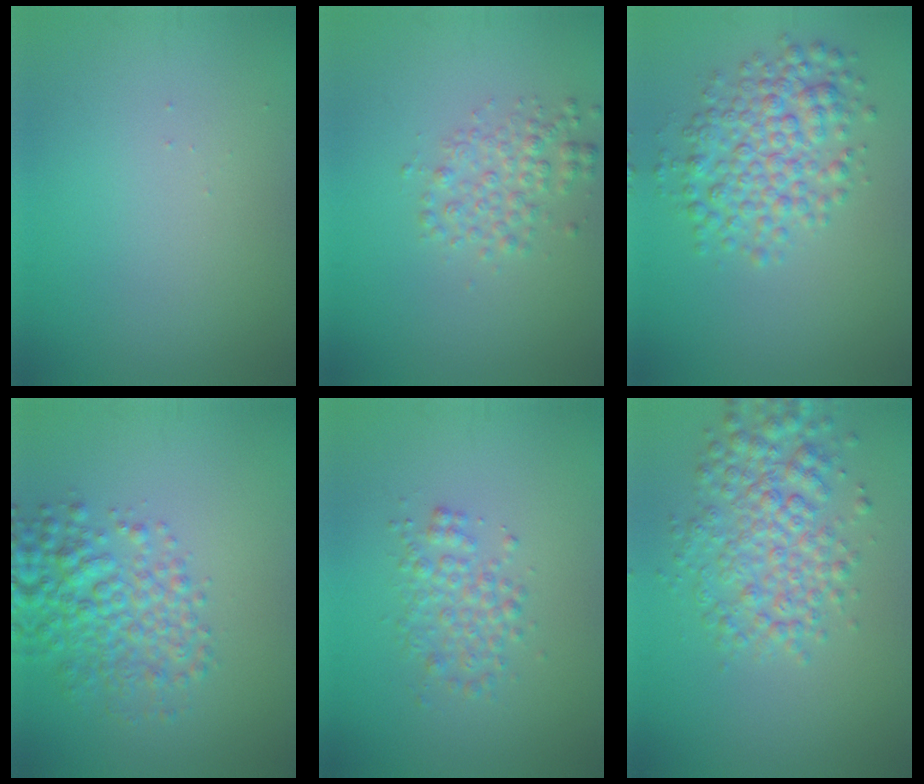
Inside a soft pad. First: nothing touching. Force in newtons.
{"total": 2.5, "press": 2.5, "slide": 0.0}
{"total": 5.0, "press": 5.0, "slide": 0.0}
{"total": 4.9, "press": 4.9, "slide": 0.1}
{"total": 2.6, "press": 2.6, "slide": 0.0}
{"total": 5.1, "press": 5.1, "slide": 0.2}